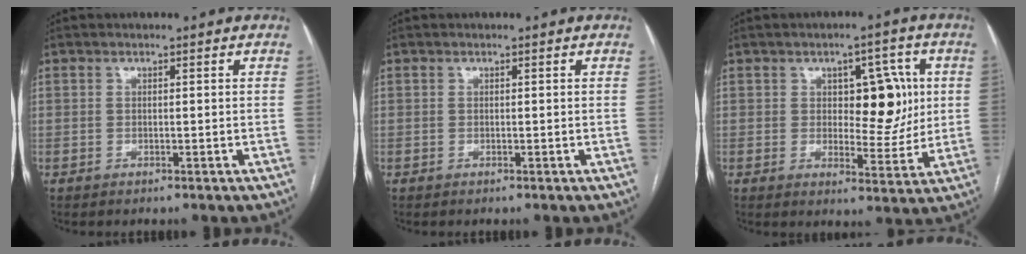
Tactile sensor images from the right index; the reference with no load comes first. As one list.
[{"total": 0.0}, {"total": 9.1, "force": [1.8, 4.4, 7.8], "torque": [-0.095, 0.014, 0.032]}]